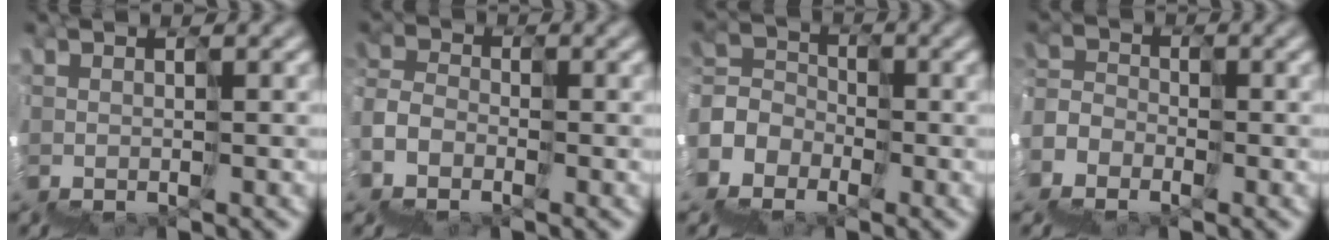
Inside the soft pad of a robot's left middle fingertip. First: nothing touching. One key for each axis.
{"total": 4.3, "fx": -3.7, "fy": 0.9, "fz": -2.0, "tx": 0.044, "ty": 0.002, "tz": -0.071}
{"total": 6.5, "fx": -5.1, "fy": 3.6, "fz": -1.8, "tx": 0.037, "ty": 0.001, "tz": -0.101}
{"total": 6.4, "fx": -5.7, "fy": 2.3, "fz": -1.9, "tx": 0.036, "ty": -0.004, "tz": -0.090}